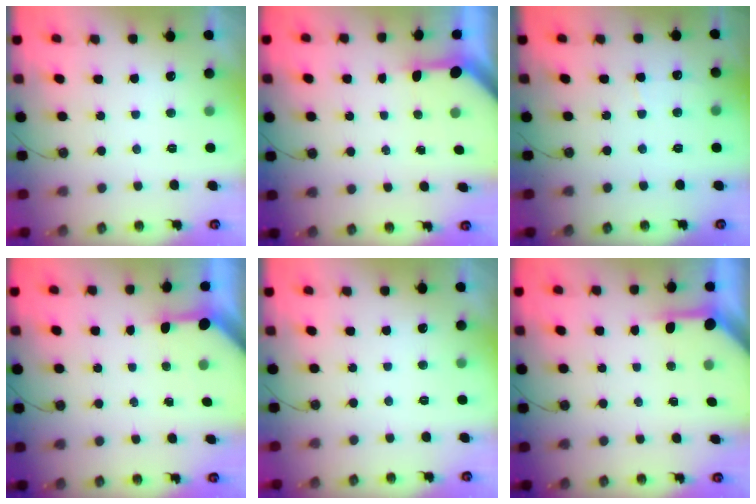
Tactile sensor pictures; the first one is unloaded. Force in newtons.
{"total": 3.2, "press": 3.2, "slide": 0.2}
{"total": 3.9, "press": 3.8, "slide": 0.6}
{"total": 3.3, "press": 3.3, "slide": 0.3}
{"total": 0.0}
{"total": 3.9, "press": 3.9, "slide": 0.5}